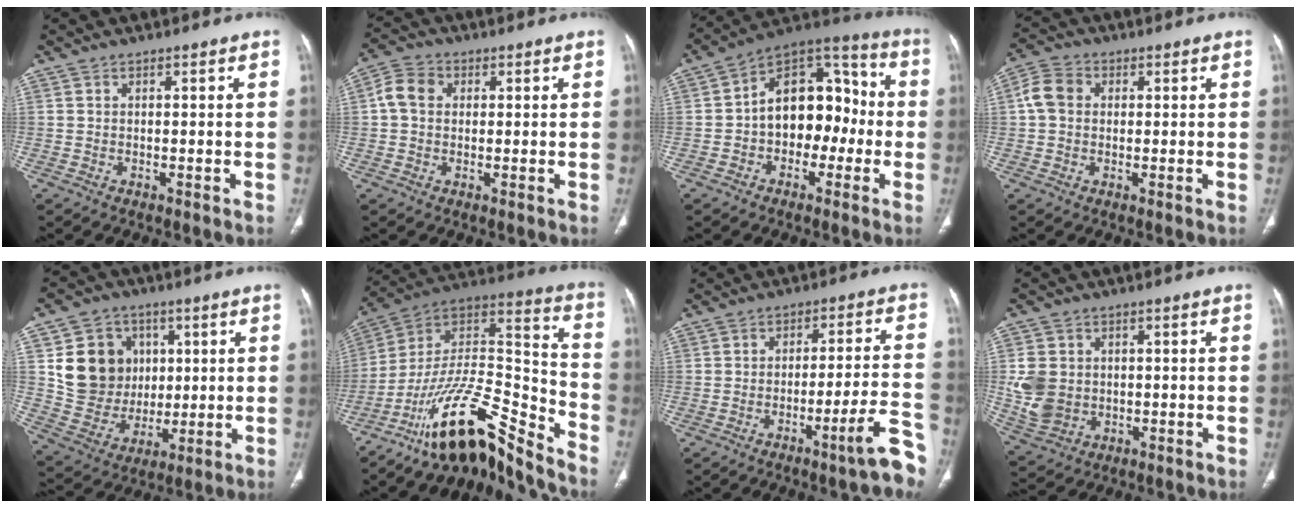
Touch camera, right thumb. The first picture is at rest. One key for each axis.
{"total": 5.5, "fx": 0.8, "fy": 4.4, "fz": 3.2, "tx": -0.058, "ty": 0.013, "tz": 0.009}
{"total": 16.1, "fx": -1.6, "fy": 10.9, "fz": 11.7, "tx": -0.131, "ty": 0.055, "tz": -0.037}
{"total": 5.6, "fx": 0.7, "fy": 4.5, "fz": 3.2, "tx": -0.062, "ty": 0.014, "tz": 0.008}
{"total": 15.7, "fx": 3.5, "fy": 13.9, "fz": 6.4, "tx": -0.067, "ty": -0.002, "tz": 0.081}
{"total": 19.5, "fx": -15.7, "fy": 4.3, "fz": 10.7, "tx": -0.154, "ty": 0.129, "tz": -0.277}
{"total": 7.0, "fx": -4.4, "fy": 0.7, "fz": 5.4, "tx": -0.070, "ty": 0.029, "tz": -0.059}
{"total": 8.6, "fx": 0.2, "fy": 7.2, "fz": 4.7, "tx": -0.083, "ty": -0.001, "tz": 0.020}